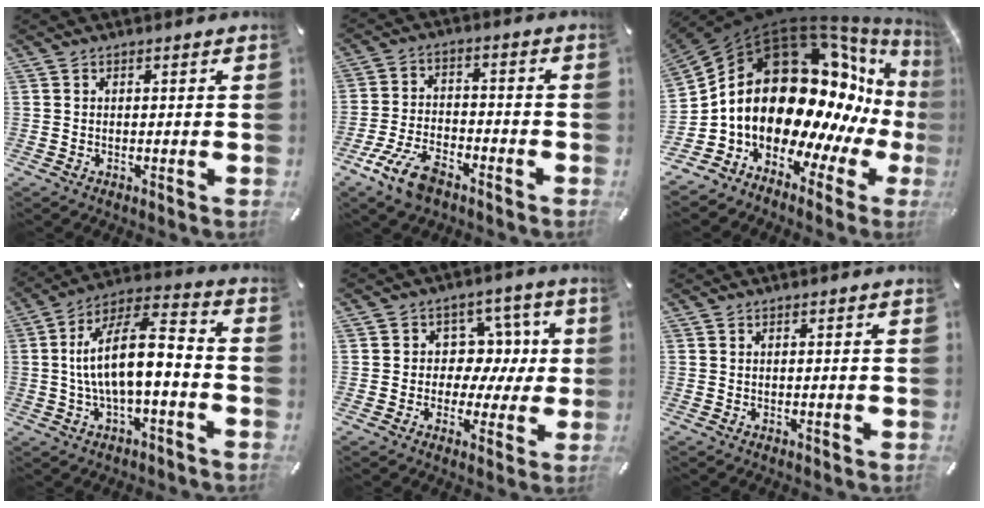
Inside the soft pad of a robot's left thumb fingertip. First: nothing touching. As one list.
[{"total": 10.7, "force": [-6.8, 5.3, 6.3], "torque": [-0.130, 0.030, -0.127]}, {"total": 25.3, "force": [4.2, 16.5, 18.7], "torque": [-0.315, -0.090, 0.106]}, {"total": 14.9, "force": [-1.1, 6.0, 13.6], "torque": [-0.243, -0.003, -0.022]}, {"total": 9.1, "force": [0.5, 8.5, 3.3], "torque": [-0.043, -0.003, 0.014]}, {"total": 0.0}]